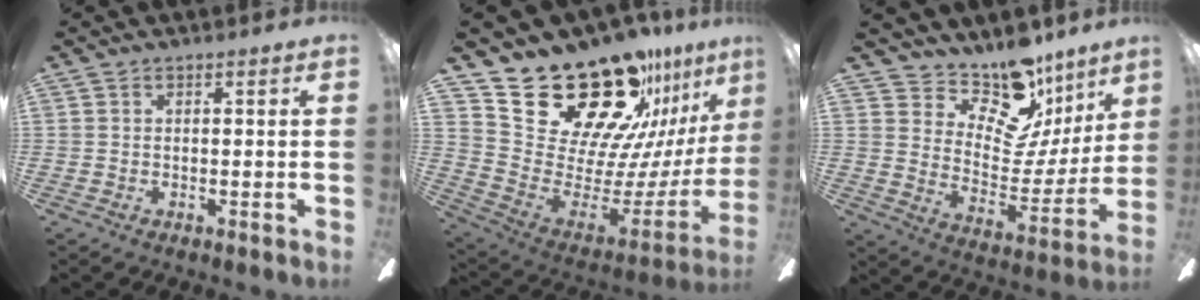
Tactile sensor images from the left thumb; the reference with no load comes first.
{"total": 27.9, "force": [21.2, 12.6, 13.2], "torque": [-0.188, -0.158, 0.406]}
{"total": 14.9, "force": [11.4, 7.5, 5.9], "torque": [-0.091, -0.105, 0.202]}